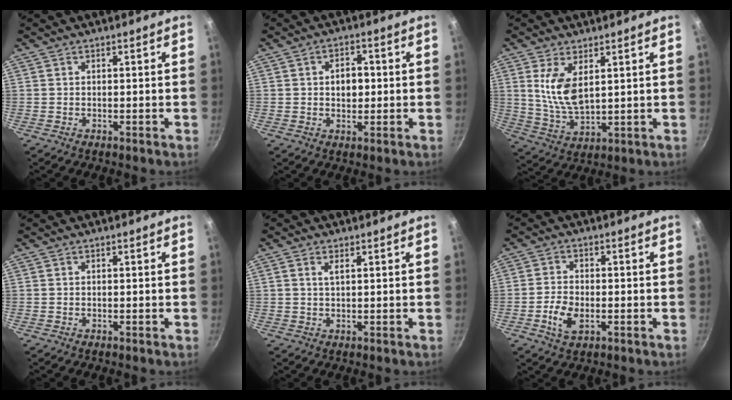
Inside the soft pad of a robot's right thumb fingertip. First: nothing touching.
{"total": 4.9, "force": [0.4, 3.4, 3.6], "torque": [-0.033, 0.006, 0.003]}
{"total": 9.2, "force": [3.0, 4.4, 7.5], "torque": [-0.142, -0.029, 0.070]}
{"total": 0.0}
{"total": 1.9, "force": [0.8, 0.8, 1.5], "torque": [-0.029, 0.000, 0.016]}
{"total": 5.8, "force": [-1.8, 3.3, 4.4], "torque": [-0.088, 0.010, -0.034]}